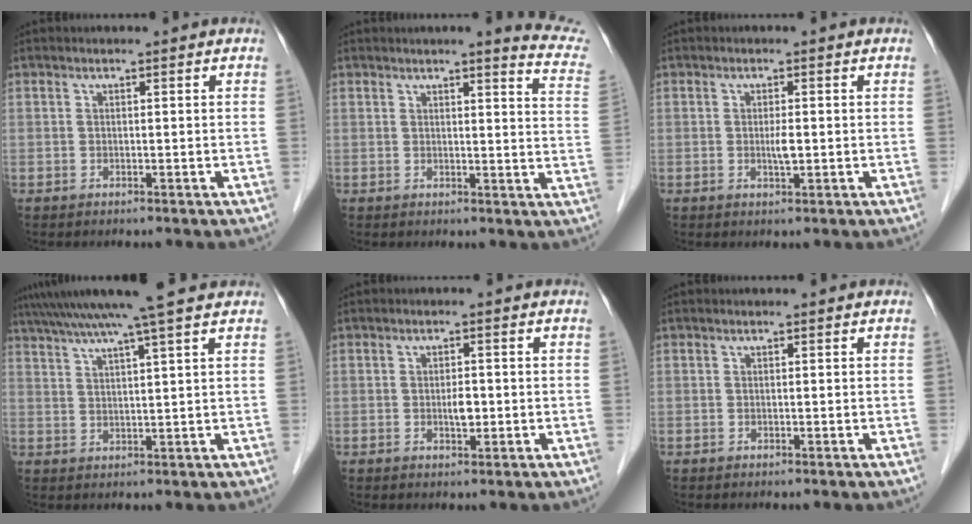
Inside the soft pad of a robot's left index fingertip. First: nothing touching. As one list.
[{"total": 9.0, "force": [8.2, 0.0, 3.8], "torque": [-0.029, -0.043, 0.060]}, {"total": 1.9, "force": [-0.2, 0.4, 1.8], "torque": [-0.037, -0.001, -0.002]}, {"total": 11.2, "force": [9.1, -1.5, 6.3], "torque": [-0.109, 0.025, 0.132]}, {"total": 2.1, "force": [-0.3, 0.9, 1.9], "torque": [-0.033, 0.001, -0.003]}, {"total": 0.0}]